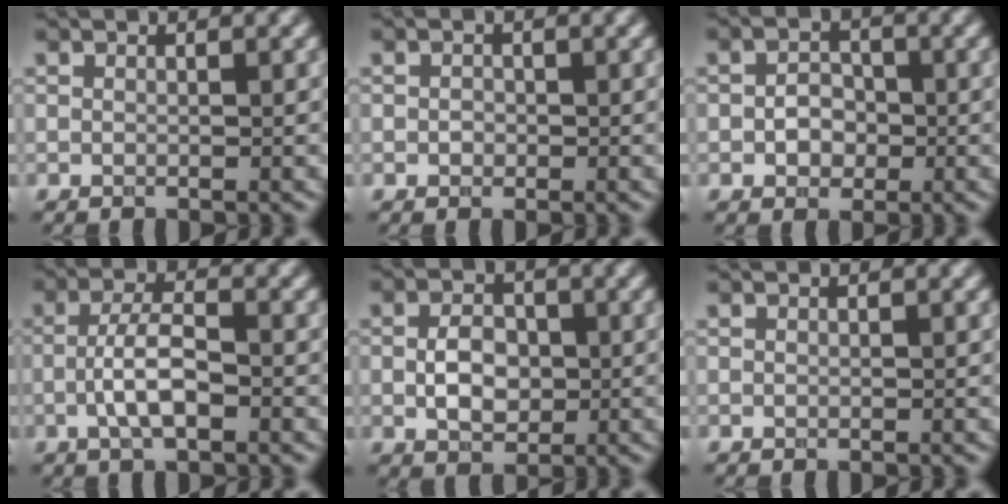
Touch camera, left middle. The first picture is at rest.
{"total": 0.8, "force": [-0.1, 0.7, 0.3], "torque": [-0.004, -0.004, -0.003]}
{"total": 2.4, "force": [-0.5, 1.9, 1.4], "torque": [-0.021, 0.001, -0.014]}
{"total": 3.7, "force": [-1.1, 1.2, 3.3], "torque": [-0.067, 0.004, -0.025]}
{"total": 3.8, "force": [-0.2, 2.6, 2.7], "torque": [-0.052, 0.000, -0.006]}
{"total": 0.0}